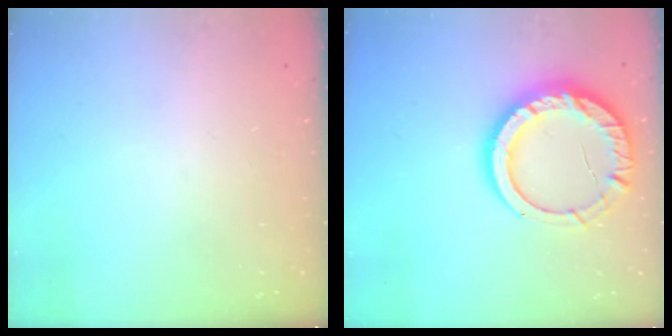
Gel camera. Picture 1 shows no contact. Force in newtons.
{"total": 16.2, "press": 16.0, "slide": 2.1}